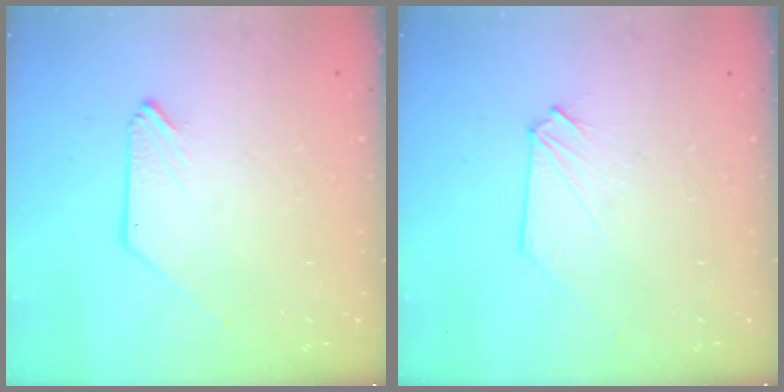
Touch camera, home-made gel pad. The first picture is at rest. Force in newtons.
{"total": 0.0}